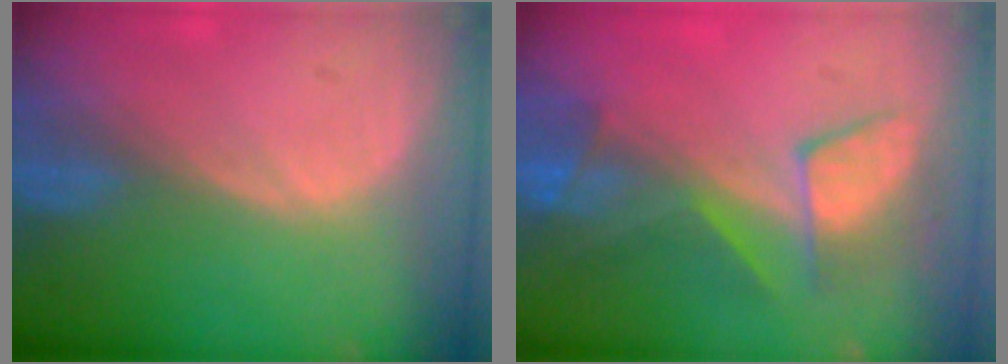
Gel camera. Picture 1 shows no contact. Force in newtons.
{"total": 7.6, "press": 7.2, "slide": 2.4}